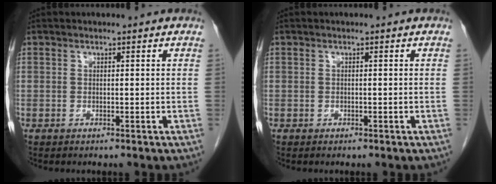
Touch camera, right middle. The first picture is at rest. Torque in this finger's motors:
{"motor_torque": [-0.26, 0.10, 0.00, -0.01]}